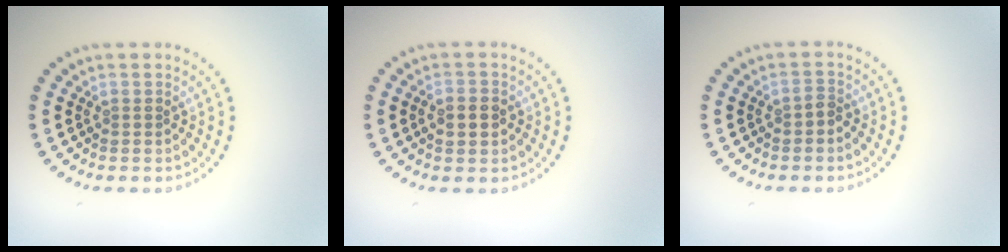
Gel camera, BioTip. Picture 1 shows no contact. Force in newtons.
{"total": 2.7, "press": 2.7, "slide": 0.2}
{"total": 1.0, "press": 0.8, "slide": 0.6}